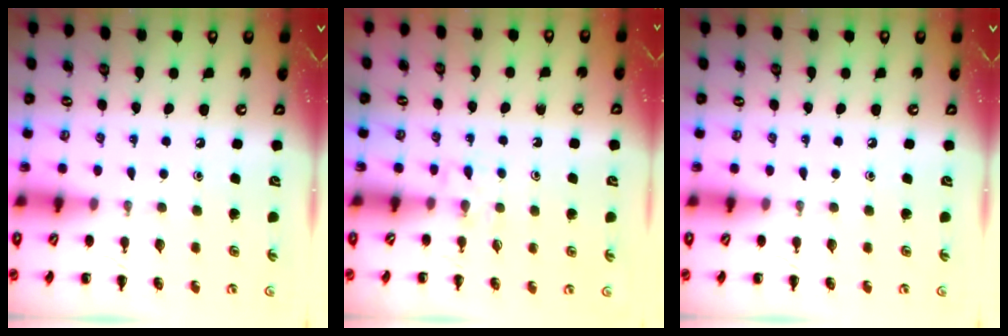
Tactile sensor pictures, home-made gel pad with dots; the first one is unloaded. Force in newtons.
{"total": 3.2, "press": 3.0, "slide": 1.1}
{"total": 0.0}